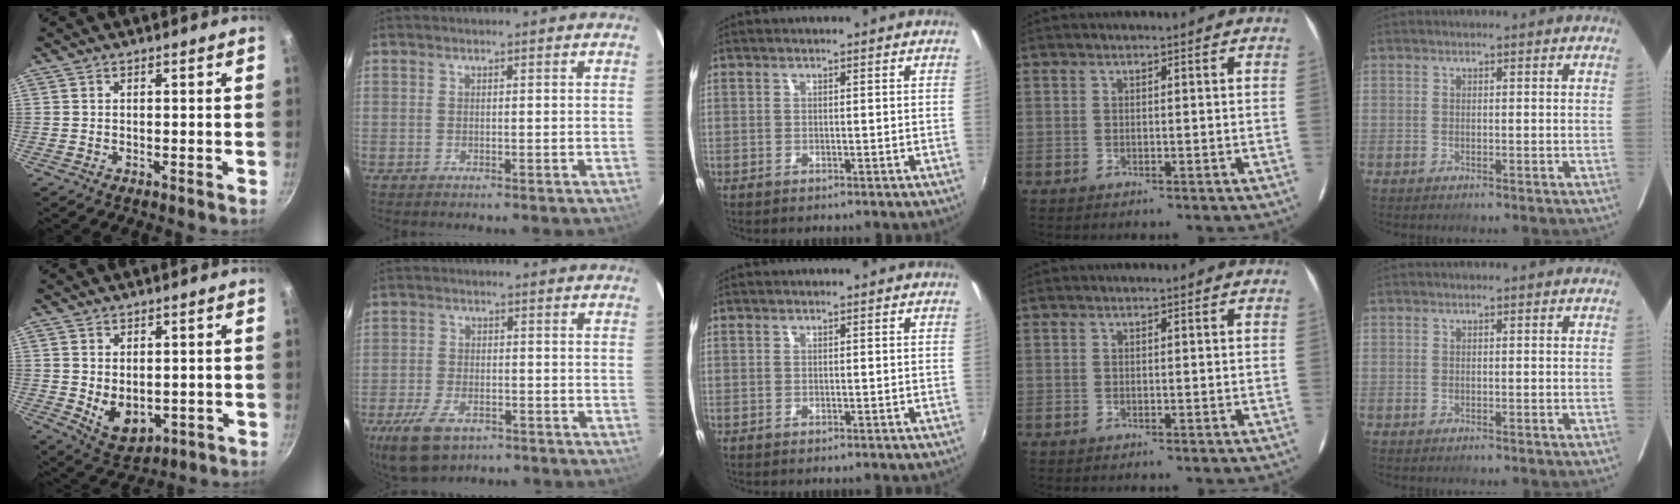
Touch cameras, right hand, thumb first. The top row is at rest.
{"thumb": {"total": 7.1, "force": [0.1, 4.9, 5.1], "torque": [-0.071, -0.018, 0.021]}, "index": {"total": 9.7, "force": [-5.9, 4.9, 5.8], "torque": [-0.145, -0.018, -0.106]}}